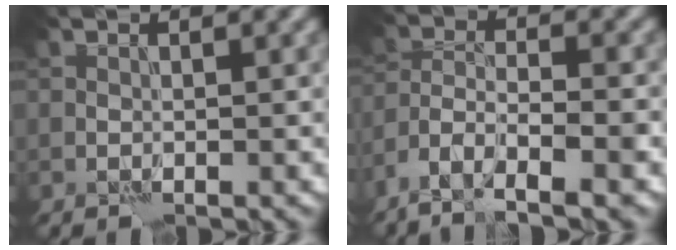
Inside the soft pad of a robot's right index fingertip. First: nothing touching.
{"total": 6.4, "force": [-4.5, 1.6, 4.2], "torque": [-0.071, -0.001, -0.087]}